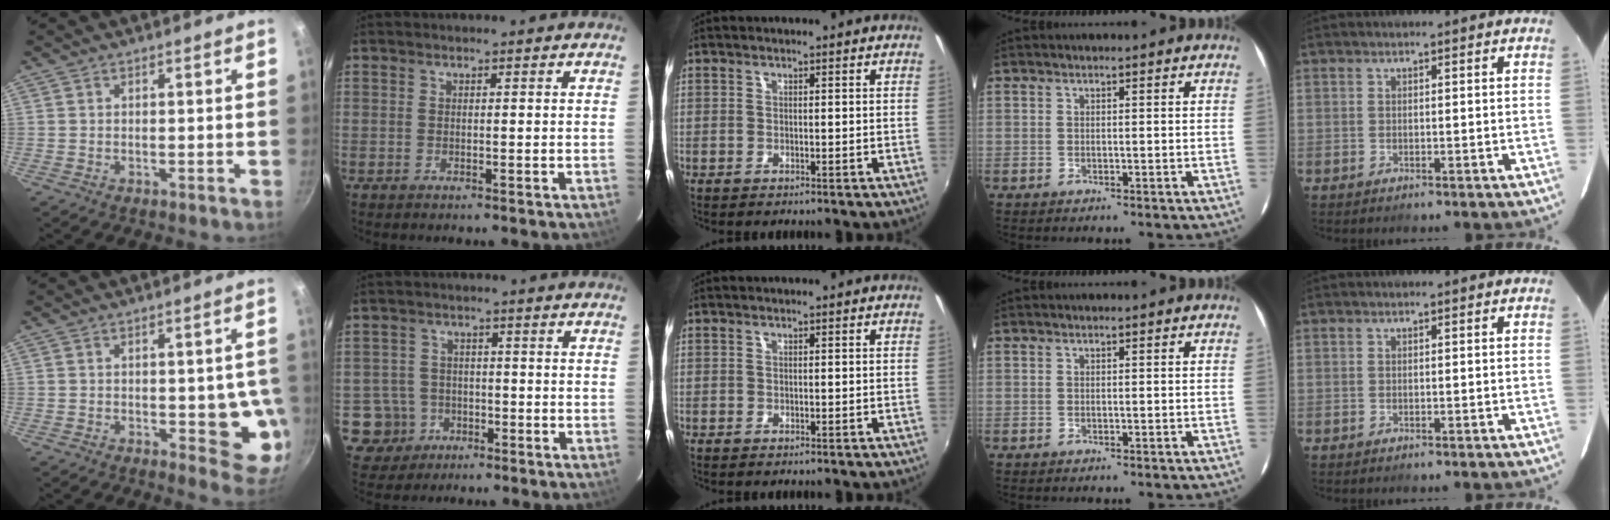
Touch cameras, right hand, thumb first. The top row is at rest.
{"thumb": {"total": 10.6, "force": [-1.7, 4.7, 9.3], "torque": [-0.061, -0.007, -0.020]}, "index": {"total": 6.6, "force": [-2.3, 6.2, 0.4], "torque": [-0.026, 0.024, -0.034]}}